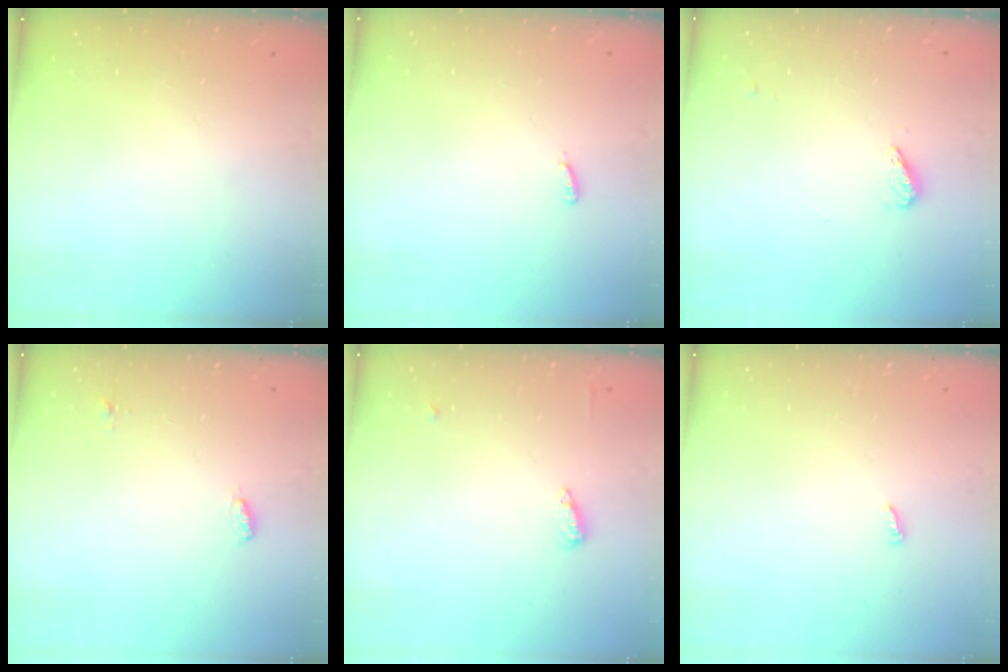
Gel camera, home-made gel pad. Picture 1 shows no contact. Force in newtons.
{"total": 2.7, "press": 2.6, "slide": 0.9}
{"total": 3.9, "press": 3.8, "slide": 0.4}
{"total": 5.0, "press": 4.1, "slide": 2.8}
{"total": 5.5, "press": 5.4, "slide": 1.0}
{"total": 3.6, "press": 3.6, "slide": 0.4}